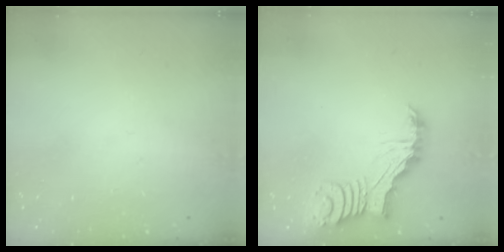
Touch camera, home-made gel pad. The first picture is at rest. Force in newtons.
{"total": 7.7, "press": 7.7, "slide": 0.6}